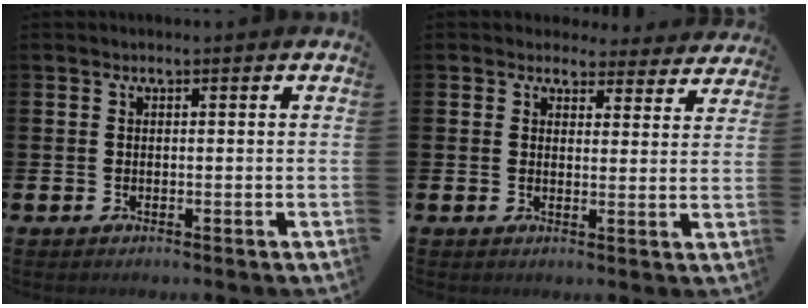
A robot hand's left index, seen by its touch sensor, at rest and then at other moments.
{"total": 3.5, "force": [3.2, 1.5, 0.0], "torque": [-0.005, -0.019, 0.053]}